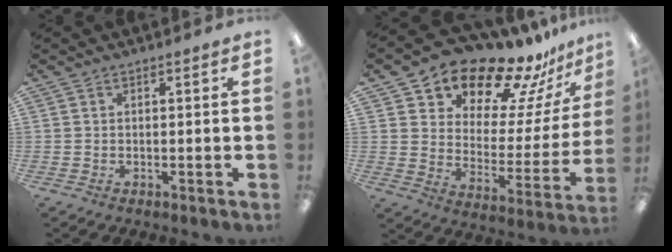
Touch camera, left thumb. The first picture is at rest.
{"total": 17.4, "force": [14.9, 7.2, 5.7], "torque": [-0.094, -0.127, 0.251]}